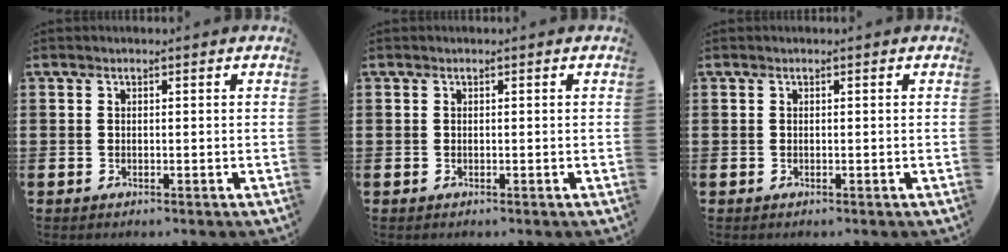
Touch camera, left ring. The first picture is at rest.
{"total": 0.0}
{"total": 0.0}